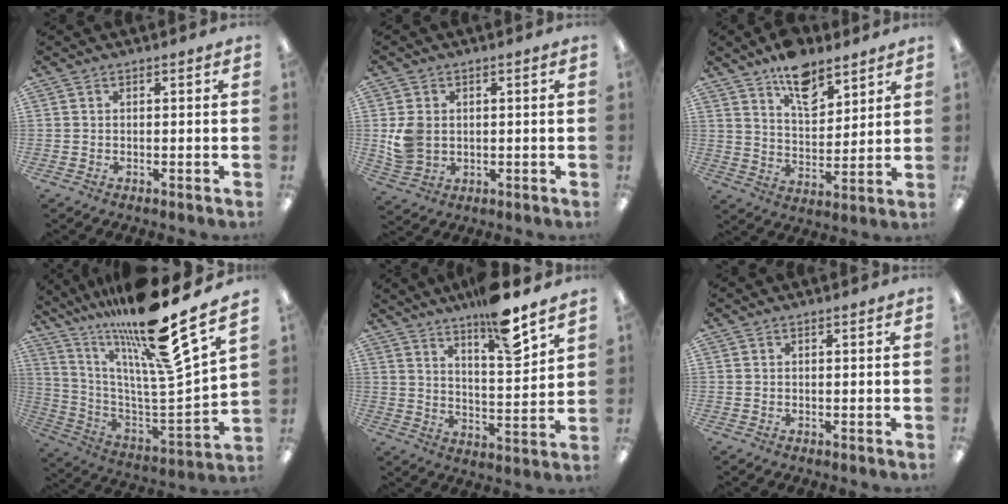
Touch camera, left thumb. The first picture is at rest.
{"total": 6.3, "force": [0.9, 5.2, 3.5], "torque": [-0.066, 0.002, 0.017]}
{"total": 11.5, "force": [8.5, 5.6, 5.3], "torque": [-0.073, -0.049, 0.152]}
{"total": 21.5, "force": [16.3, 1.3, 13.9], "torque": [-0.217, -0.130, 0.249]}
{"total": 14.5, "force": [11.8, 1.8, 8.3], "torque": [-0.141, -0.078, 0.192]}
{"total": 0.0}